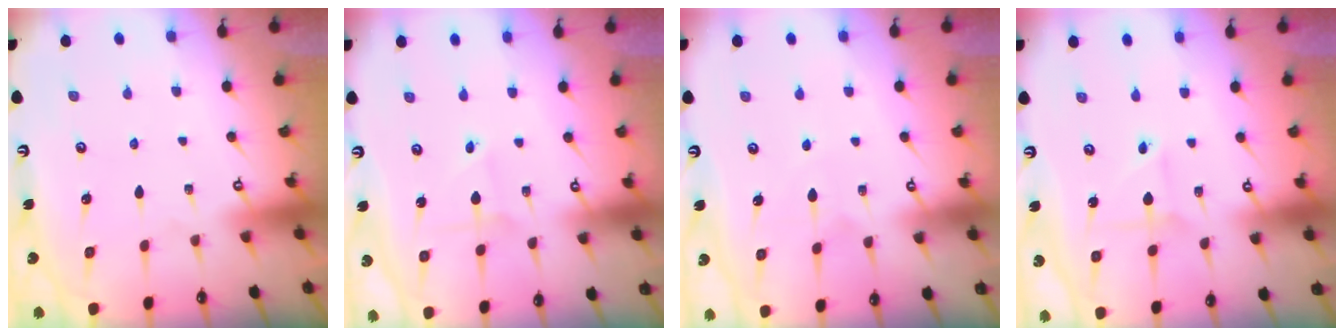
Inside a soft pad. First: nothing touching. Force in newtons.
{"total": 1.8, "press": 1.8, "slide": 0.1}
{"total": 4.9, "press": 4.9, "slide": 0.6}
{"total": 2.7, "press": 2.7, "slide": 0.2}